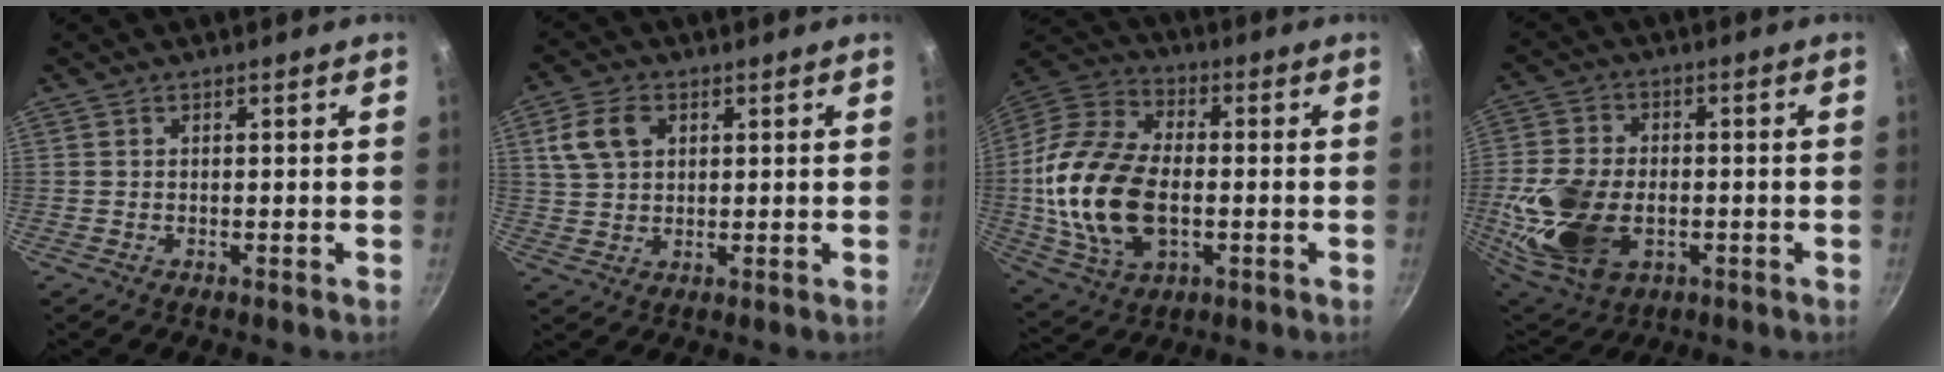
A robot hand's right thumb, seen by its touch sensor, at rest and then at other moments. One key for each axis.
{"total": 7.6, "fx": 2.6, "fy": 5.3, "fz": 4.7, "tx": -0.080, "ty": 0.005, "tz": 0.049}
{"total": 21.1, "fx": -1.8, "fy": 13.2, "fz": 16.4, "tx": -0.317, "ty": 0.021, "tz": -0.035}
{"total": 17.3, "fx": -3.0, "fy": 11.4, "fz": 12.7, "tx": -0.256, "ty": 0.007, "tz": -0.046}